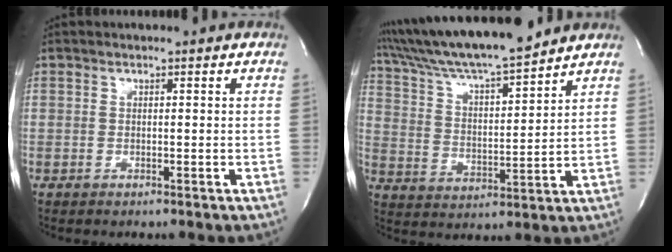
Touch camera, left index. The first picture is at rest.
{"total": 16.2, "force": [14.4, 0.6, 7.5], "torque": [-0.143, 0.007, 0.250]}